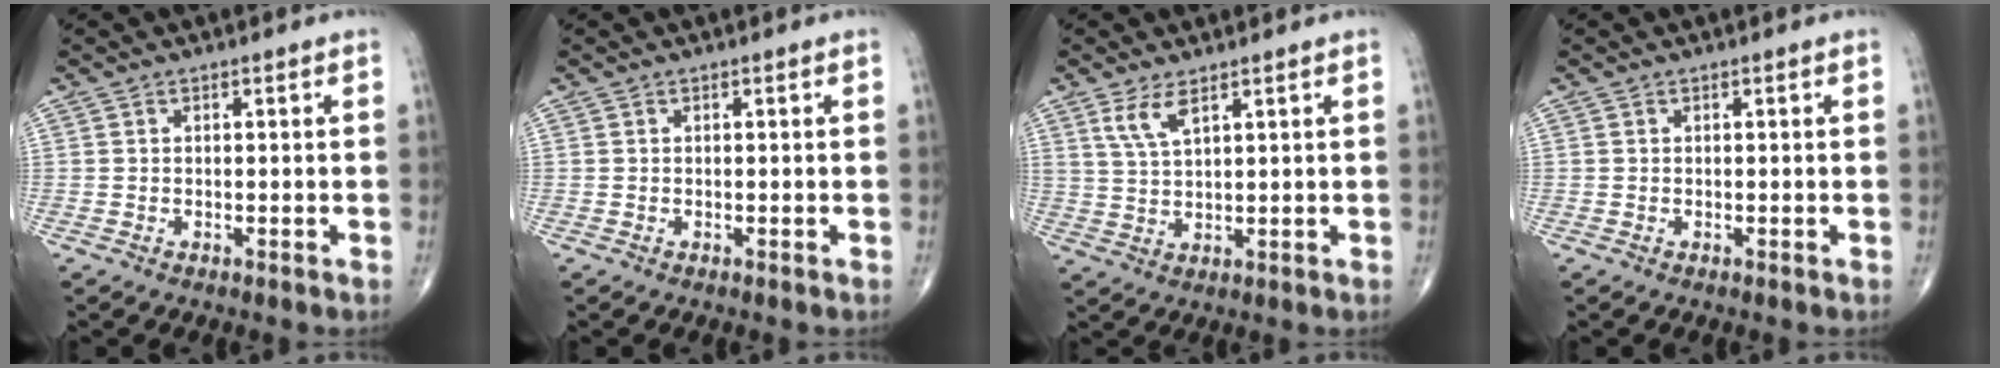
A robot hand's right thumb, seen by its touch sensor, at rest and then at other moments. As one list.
[{"total": 0.0}, {"total": 4.7, "force": [2.8, 1.5, 3.5], "torque": [-0.072, -0.013, 0.063]}, {"total": 0.0}]